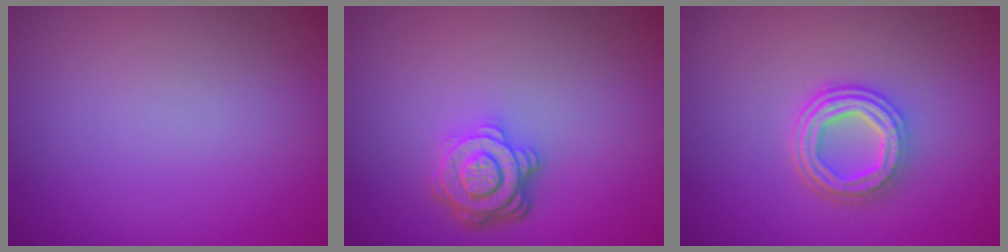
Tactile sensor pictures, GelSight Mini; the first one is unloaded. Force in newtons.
{"total": 4.0, "press": 3.2, "slide": 2.4}
{"total": 4.5, "press": 3.4, "slide": 2.9}